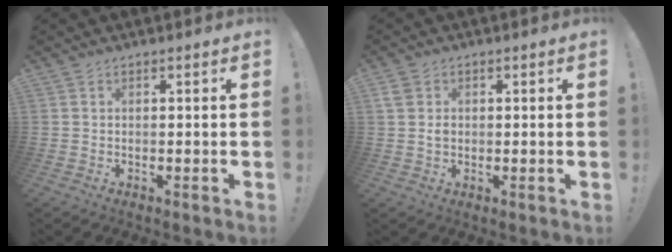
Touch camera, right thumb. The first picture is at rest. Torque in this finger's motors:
{"motor_torque": [-0.21, 0.19, 0.60, -0.05, 0.00]}